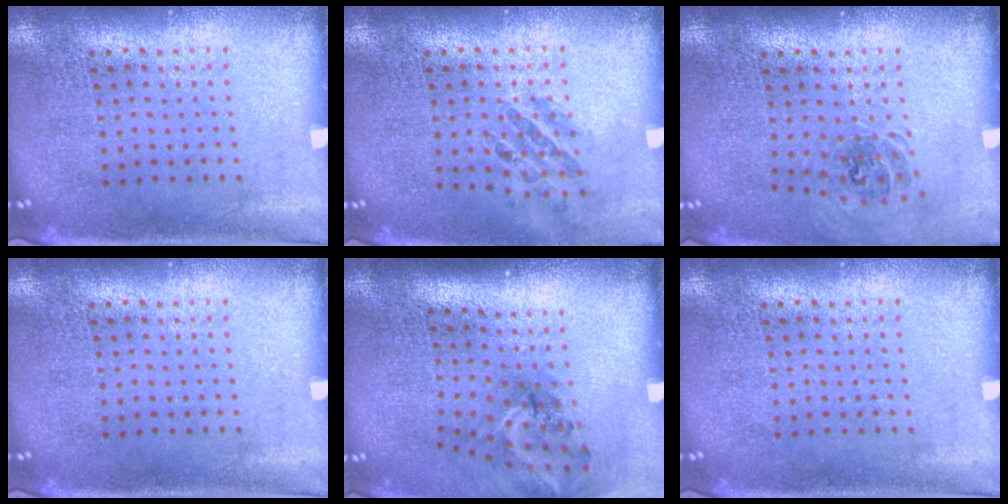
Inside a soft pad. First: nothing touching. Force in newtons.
{"total": 0.9, "press": 0.9, "slide": 0.3}
{"total": 0.9, "press": 0.8, "slide": 0.2}
{"total": 0.0}
{"total": 1.7, "press": 1.2, "slide": 1.2}
{"total": 0.0}